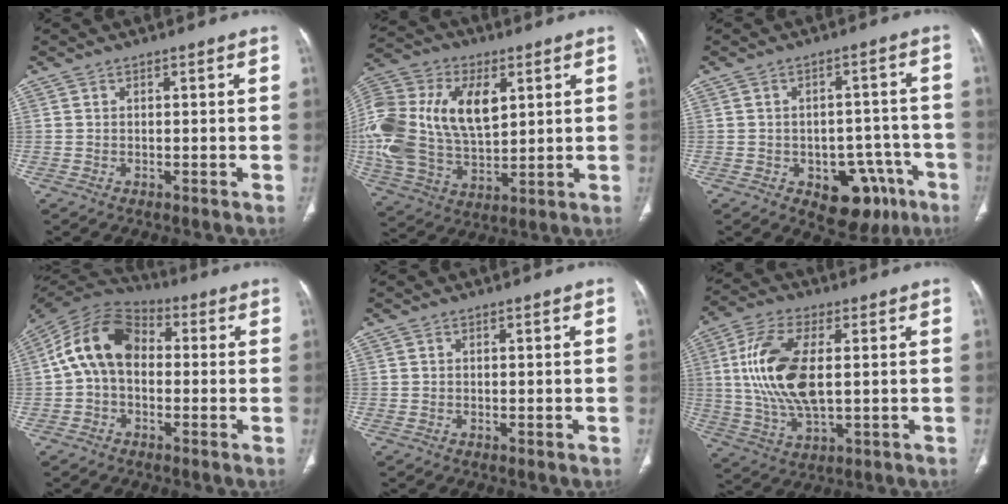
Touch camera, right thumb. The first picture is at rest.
{"total": 26.1, "force": [5.2, 16.0, 19.9], "torque": [-0.438, 0.010, 0.098]}
{"total": 12.0, "force": [-5.8, 7.4, 7.4], "torque": [-0.051, 0.036, -0.067]}
{"total": 13.1, "force": [0.4, 9.1, 9.5], "torque": [-0.161, 0.037, -0.009]}
{"total": 0.0}
{"total": 15.7, "force": [1.8, 7.3, 13.8], "torque": [-0.288, -0.003, 0.037]}